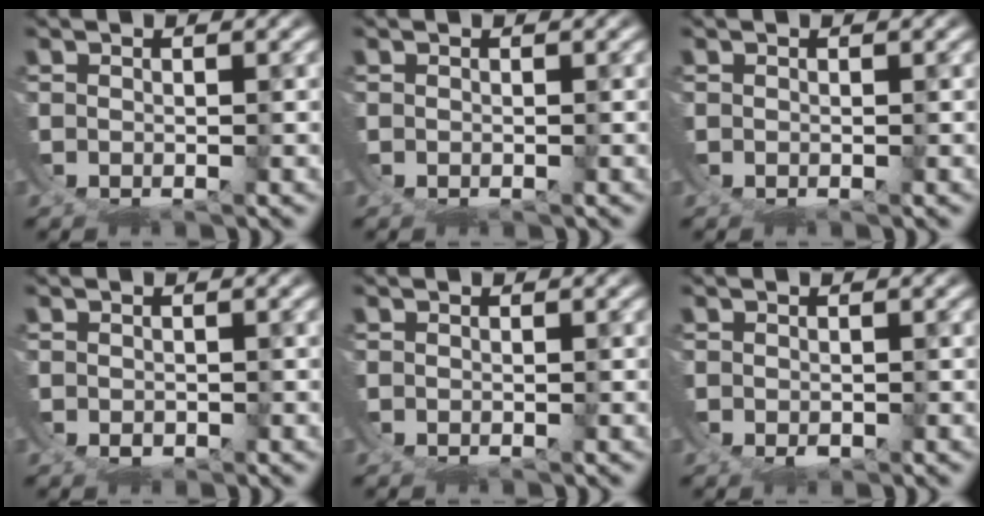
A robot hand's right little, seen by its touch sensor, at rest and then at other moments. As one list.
[{"total": 0.0}, {"total": 0.0}, {"total": 2.0, "force": [0.8, -1.5, -1.0], "torque": [0.024, 0.000, 0.017]}, {"total": 0.0}, {"total": 2.0, "force": [1.0, -1.7, -0.5], "torque": [0.019, 0.006, 0.018]}]